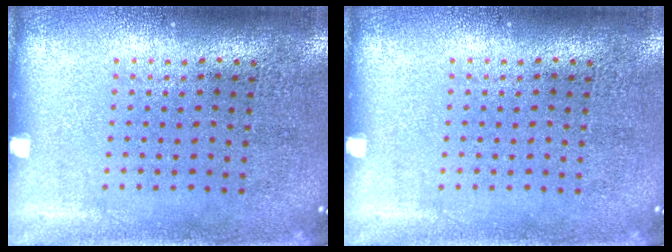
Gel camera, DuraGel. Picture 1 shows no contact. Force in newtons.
{"total": 0.0}